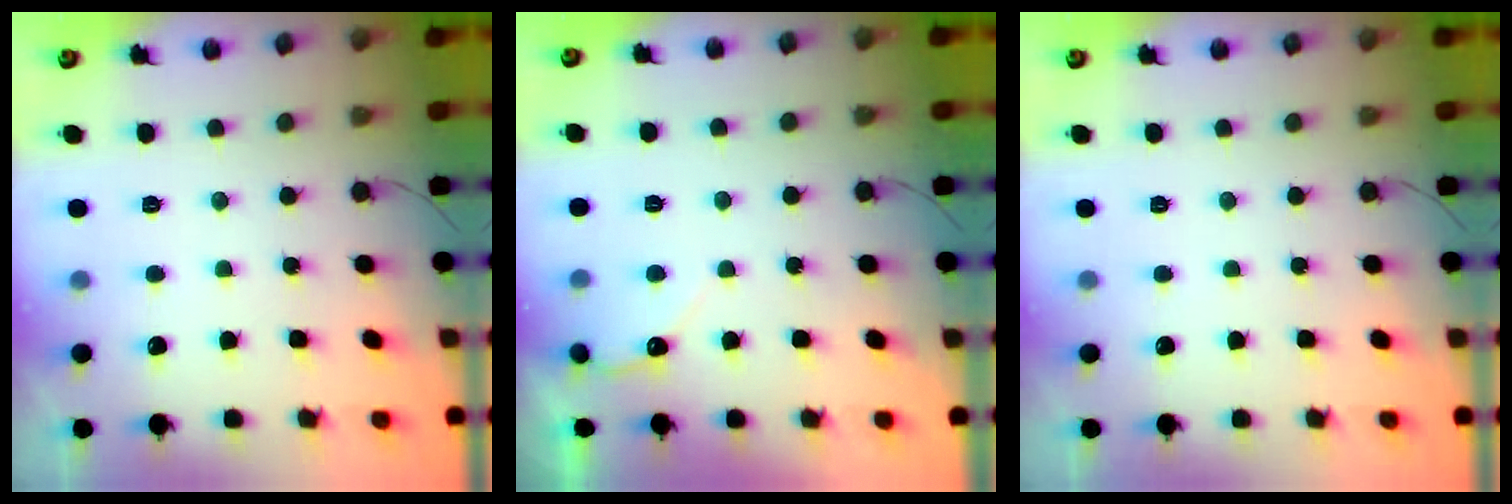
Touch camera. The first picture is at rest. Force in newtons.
{"total": 3.9, "press": 3.9, "slide": 0.3}
{"total": 0.0}